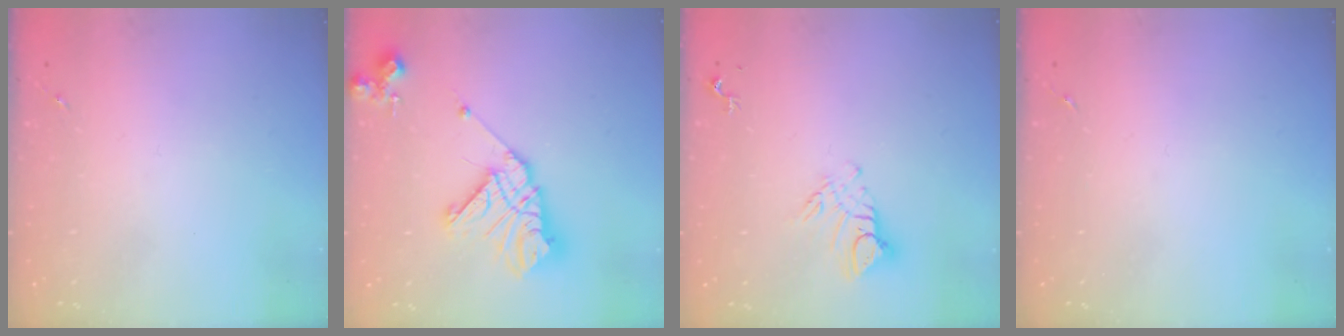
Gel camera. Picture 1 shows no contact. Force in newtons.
{"total": 17.8, "press": 17.7, "slide": 2.1}
{"total": 8.7, "press": 8.6, "slide": 0.9}
{"total": 0.0}